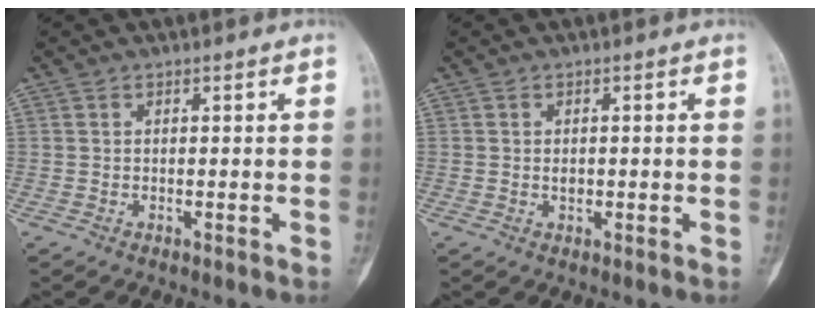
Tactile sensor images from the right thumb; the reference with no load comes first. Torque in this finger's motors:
{"motor_torque": [0.52, -0.21, 0.32, -0.44, -0.02]}